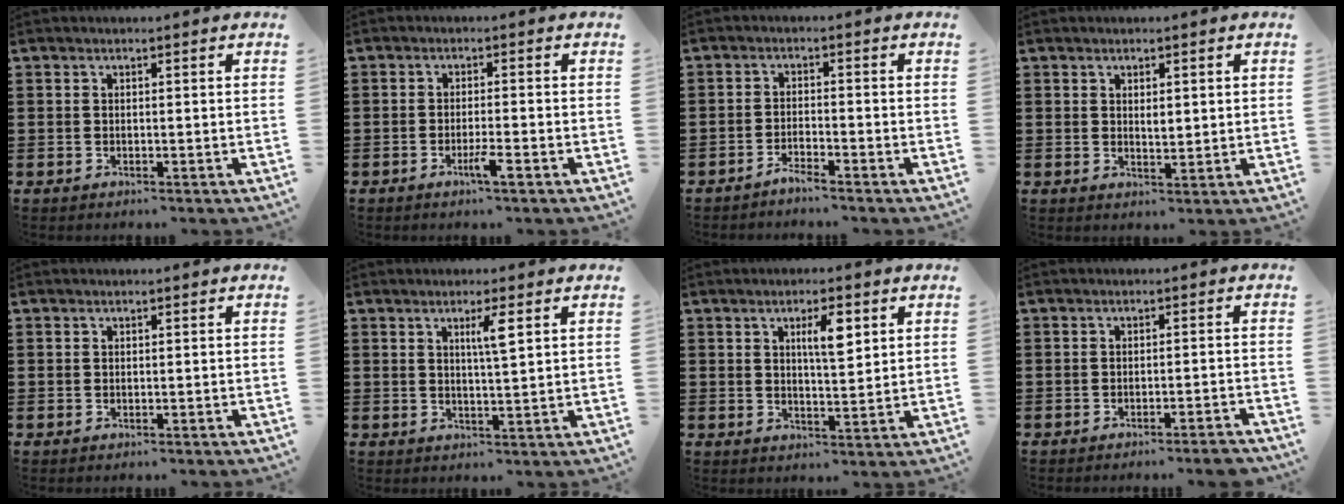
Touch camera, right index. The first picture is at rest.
{"total": 3.0, "force": [-1.7, 0.0, 2.4], "torque": [-0.046, -0.007, -0.032]}
{"total": 1.9, "force": [-1.8, -0.3, 0.3], "torque": [-0.006, 0.004, -0.036]}
{"total": 1.5, "force": [0.6, 0.6, 1.3], "torque": [-0.026, 0.004, 0.009]}
{"total": 0.0}
{"total": 3.2, "force": [1.3, 0.1, 2.9], "torque": [-0.052, -0.004, 0.017]}
{"total": 4.8, "force": [1.9, 1.2, 4.3], "torque": [-0.073, 0.003, 0.025]}
{"total": 2.4, "force": [-2.1, -0.3, 1.2], "torque": [-0.020, -0.004, -0.040]}